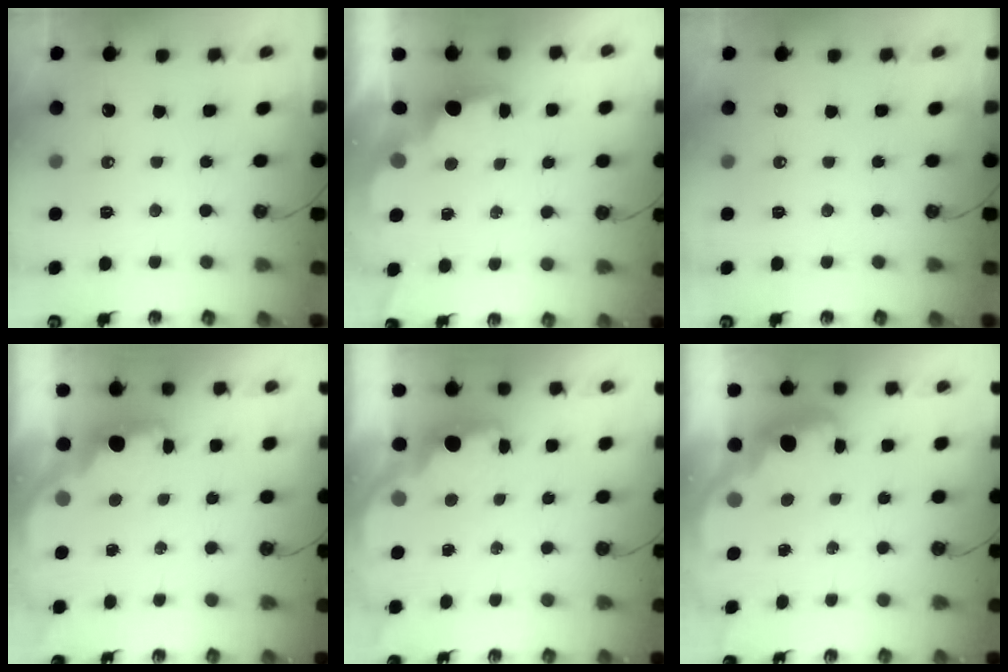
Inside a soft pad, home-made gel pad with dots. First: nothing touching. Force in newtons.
{"total": 2.1, "press": 1.9, "slide": 0.8}
{"total": 0.0}
{"total": 2.2, "press": 2.1, "slide": 0.8}
{"total": 2.3, "press": 2.1, "slide": 0.8}
{"total": 2.5, "press": 2.5, "slide": 0.4}